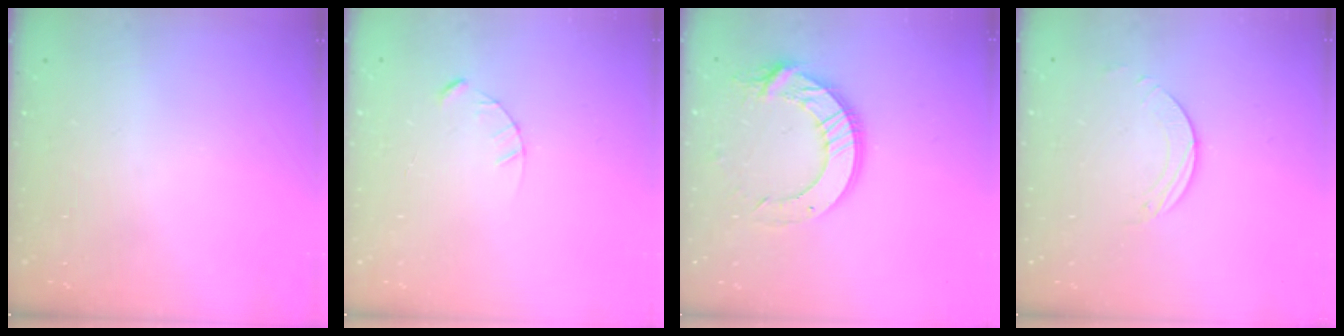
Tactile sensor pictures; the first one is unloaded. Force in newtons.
{"total": 2.4, "press": 2.4, "slide": 0.3}
{"total": 14.7, "press": 14.7, "slide": 1.6}
{"total": 2.0, "press": 2.0, "slide": 0.2}